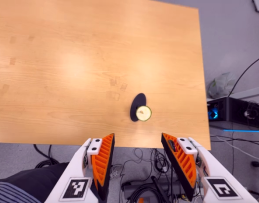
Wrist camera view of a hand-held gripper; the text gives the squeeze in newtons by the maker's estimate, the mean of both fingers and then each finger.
{"total": 0.0}